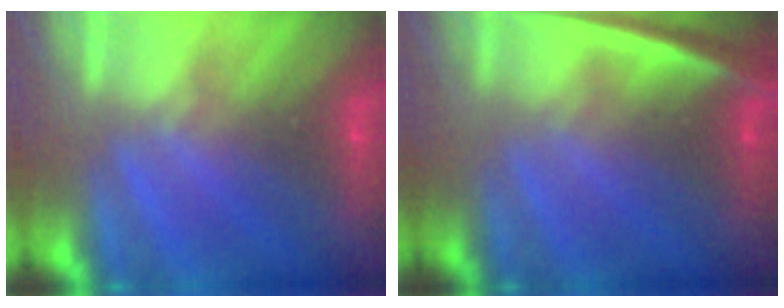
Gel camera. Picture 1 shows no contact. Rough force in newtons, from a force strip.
{"total": 2.4}